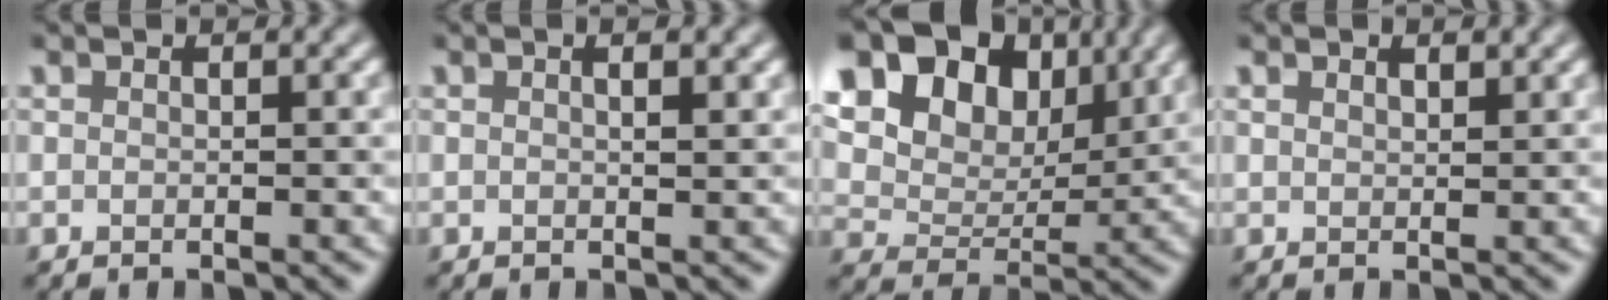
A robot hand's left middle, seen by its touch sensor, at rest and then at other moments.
{"total": 1.3, "force": [0.6, 0.4, 1.2], "torque": [-0.017, -0.001, 0.004]}
{"total": 15.7, "force": [8.1, 10.3, 8.6], "torque": [-0.155, 0.041, 0.147]}
{"total": 1.0, "force": [0.8, 0.5, 0.5], "torque": [-0.012, -0.001, 0.016]}